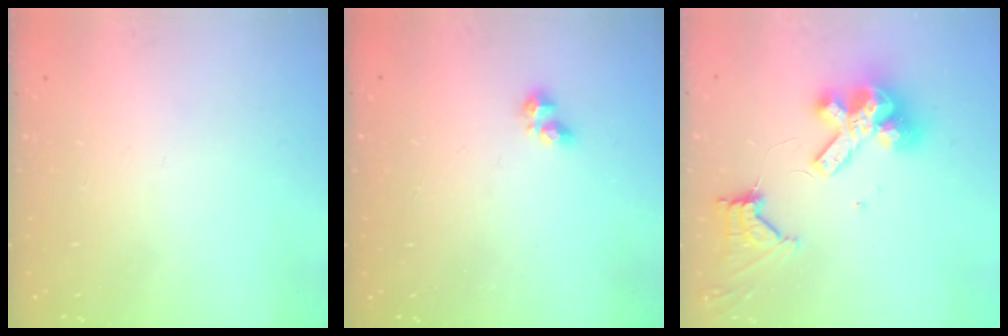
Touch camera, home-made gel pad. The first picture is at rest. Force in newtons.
{"total": 1.8, "press": 1.7, "slide": 0.5}
{"total": 14.3, "press": 14.2, "slide": 1.7}